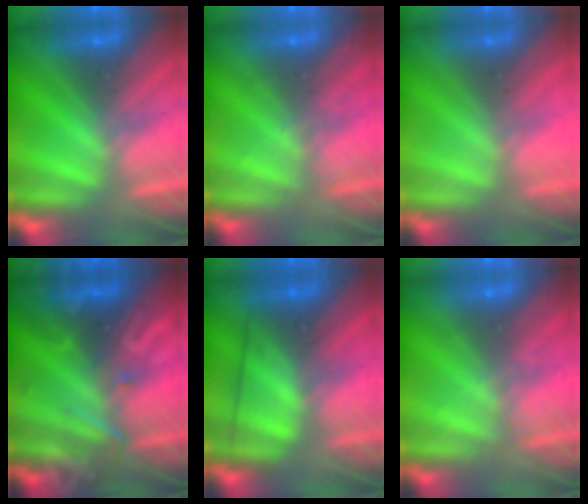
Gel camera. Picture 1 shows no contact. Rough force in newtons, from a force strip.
{"total": 2.0}
{"total": 3.2}
{"total": 2.7}
{"total": 2.6}
{"total": 2.0}